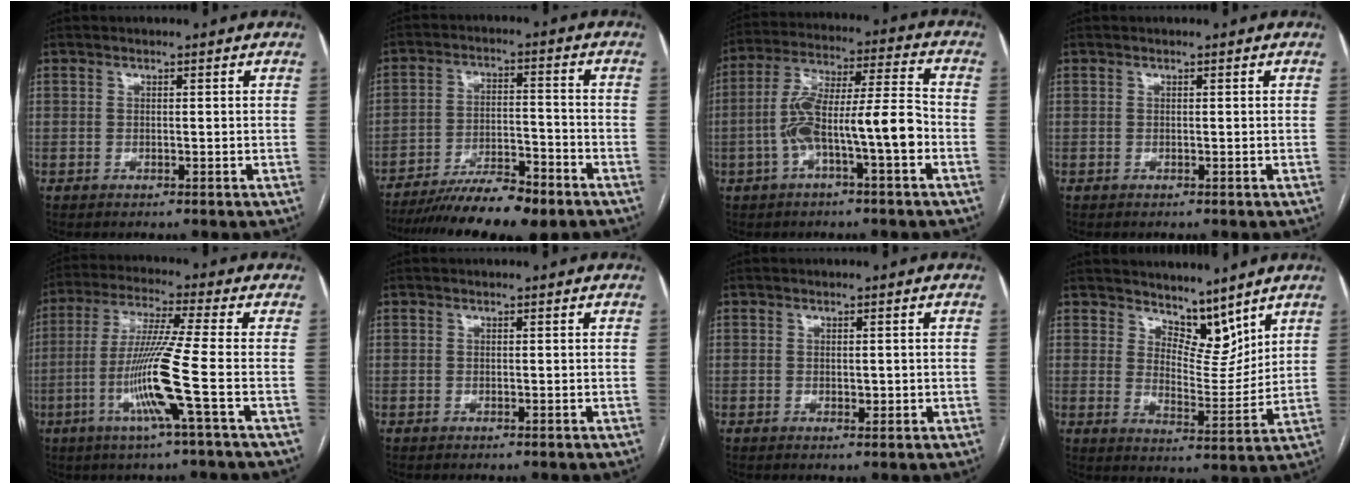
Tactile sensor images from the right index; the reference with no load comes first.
{"total": 12.8, "force": [-10.3, 2.3, 7.3], "torque": [-0.116, -0.008, -0.168]}
{"total": 12.6, "force": [-3.7, 1.7, 12.0], "torque": [-0.222, 0.031, -0.061]}
{"total": 0.0}
{"total": 11.3, "force": [-3.5, -2.0, 10.6], "torque": [-0.212, -0.015, -0.074]}
{"total": 0.0}
{"total": 1.4, "force": [0.0, 0.9, 1.1], "torque": [-0.012, -0.001, 0.002]}
{"total": 7.1, "force": [6.0, 2.8, 2.5], "torque": [-0.033, -0.008, 0.110]}